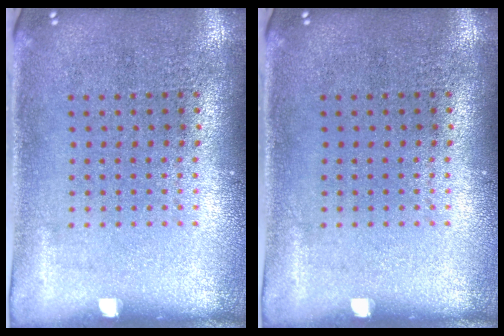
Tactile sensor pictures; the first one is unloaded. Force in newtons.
{"total": 0.0}